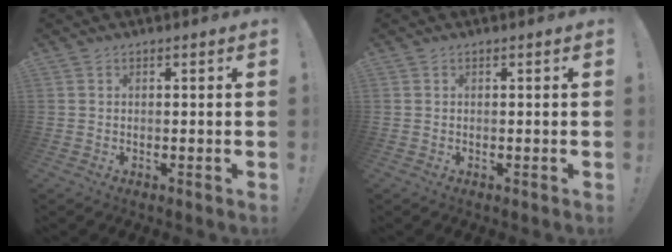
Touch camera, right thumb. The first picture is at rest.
{"total": 0.0}